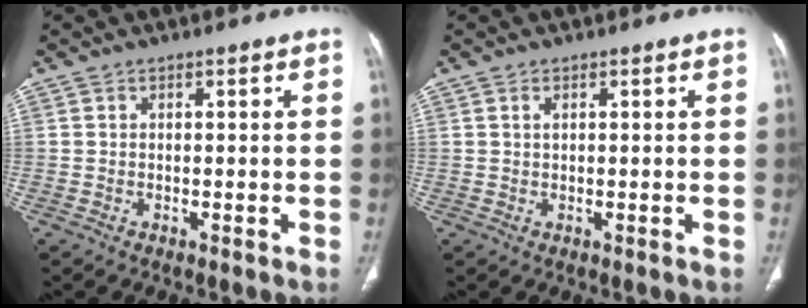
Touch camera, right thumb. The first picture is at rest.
{"total": 0.8, "force": [0.4, 0.4, 0.6], "torque": [-0.014, 0.003, 0.009]}